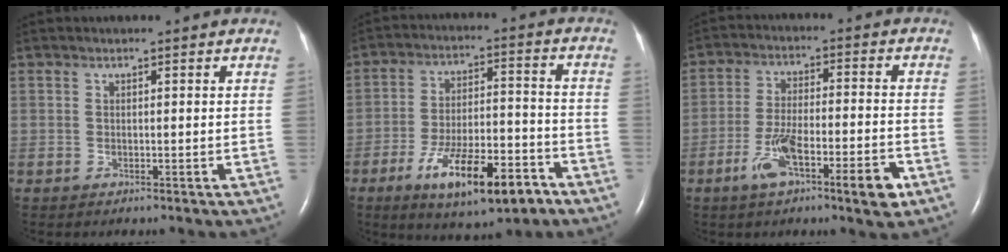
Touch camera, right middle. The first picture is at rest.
{"total": 14.0, "force": [-8.0, 3.8, 10.9], "torque": [-0.186, -0.001, -0.123]}
{"total": 10.6, "force": [-5.3, 1.8, 9.0], "torque": [-0.159, -0.001, -0.086]}